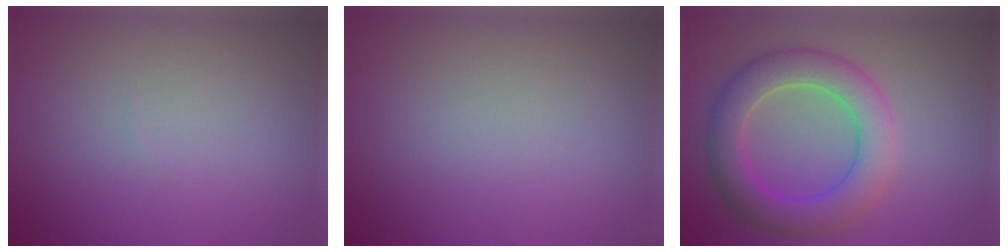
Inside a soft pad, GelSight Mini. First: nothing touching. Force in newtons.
{"total": 0.0}
{"total": 6.2, "press": 6.2, "slide": 0.3}